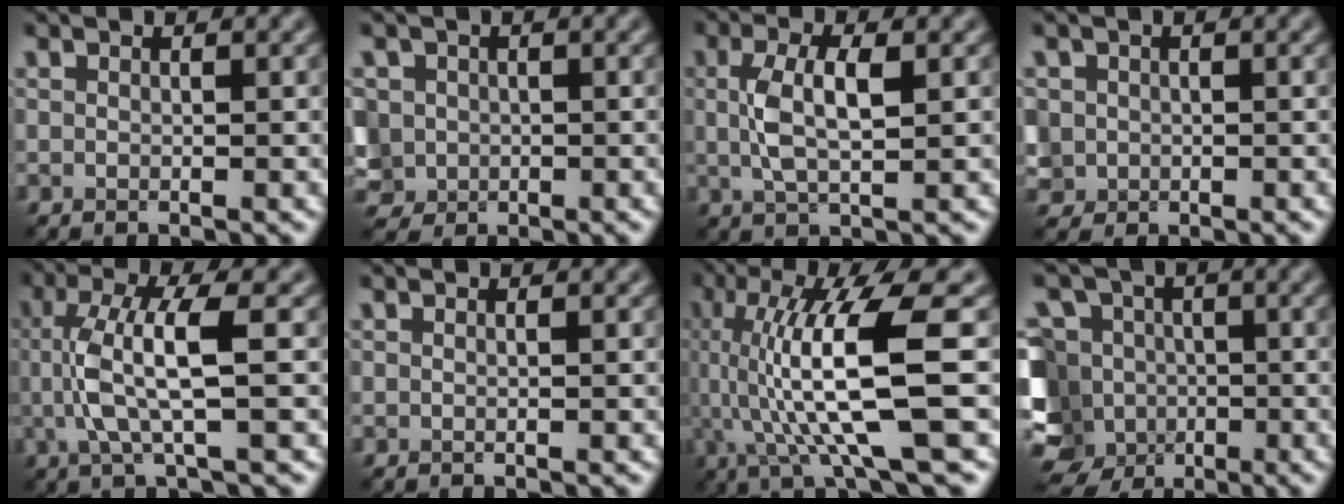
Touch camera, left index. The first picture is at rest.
{"total": 4.4, "force": [-0.4, 4.1, 1.7], "torque": [-0.040, 0.014, -0.015]}
{"total": 4.0, "force": [0.6, 1.4, 3.7], "torque": [-0.083, 0.002, 0.011]}
{"total": 2.6, "force": [0.0, 2.6, 0.6], "torque": [-0.012, 0.005, -0.001]}
{"total": 5.7, "force": [0.3, 1.3, 5.5], "torque": [-0.125, 0.004, 0.006]}
{"total": 0.0}
{"total": 10.5, "force": [0.3, 2.3, 10.2], "torque": [-0.179, -0.004, 0.013]}
{"total": 12.1, "force": [-5.1, 9.7, 5.0], "torque": [-0.104, 0.008, -0.103]}